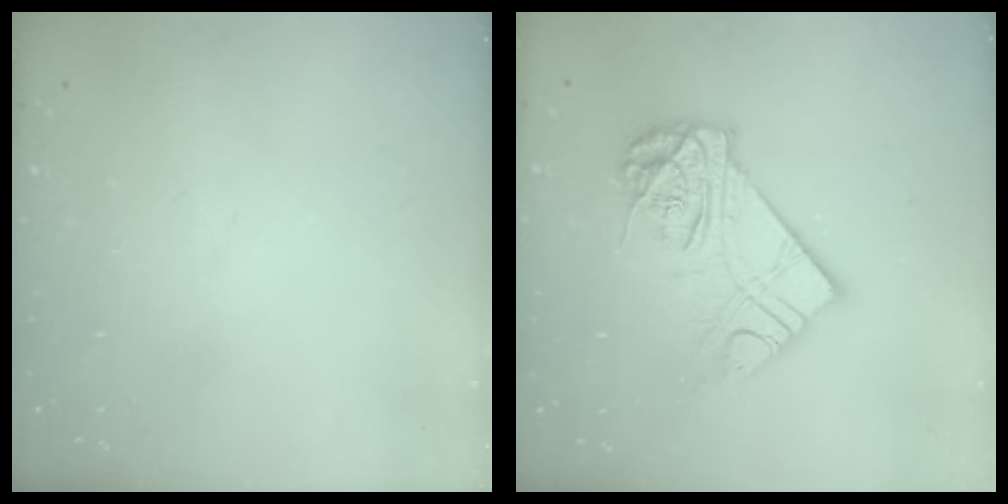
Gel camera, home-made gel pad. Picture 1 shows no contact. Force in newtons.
{"total": 13.6, "press": 13.6, "slide": 1.1}